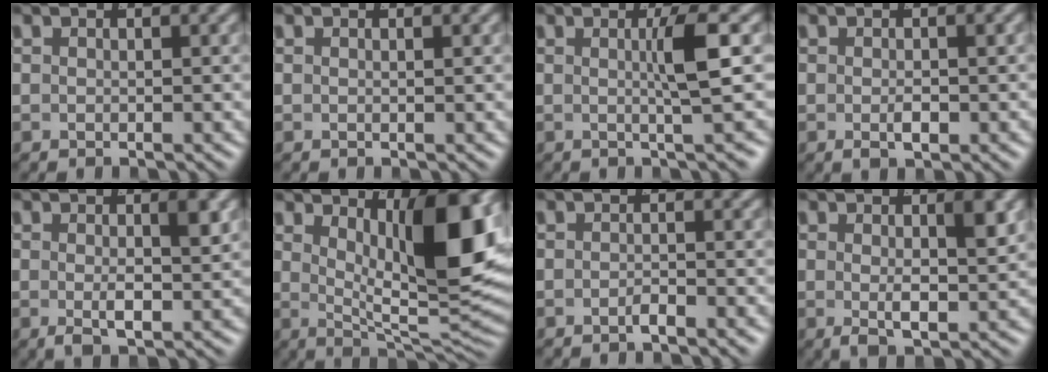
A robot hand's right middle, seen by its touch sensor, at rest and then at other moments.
{"total": 0.0}
{"total": 3.1, "force": [0.1, -1.1, 2.9], "torque": [-0.046, -0.001, 0.000]}
{"total": 1.2, "force": [-0.5, 0.3, 1.1], "torque": [-0.019, -0.006, -0.005]}
{"total": 2.4, "force": [-0.2, 0.1, 2.4], "torque": [-0.037, -0.011, 0.006]}
{"total": 10.7, "force": [2.6, 3.2, 9.9], "torque": [-0.142, -0.017, 0.055]}
{"total": 1.1, "force": [-1.0, -0.2, 0.5], "torque": [-0.004, 0.003, -0.021]}
{"total": 2.7, "force": [0.1, 0.2, 2.7], "torque": [-0.043, -0.015, 0.013]}